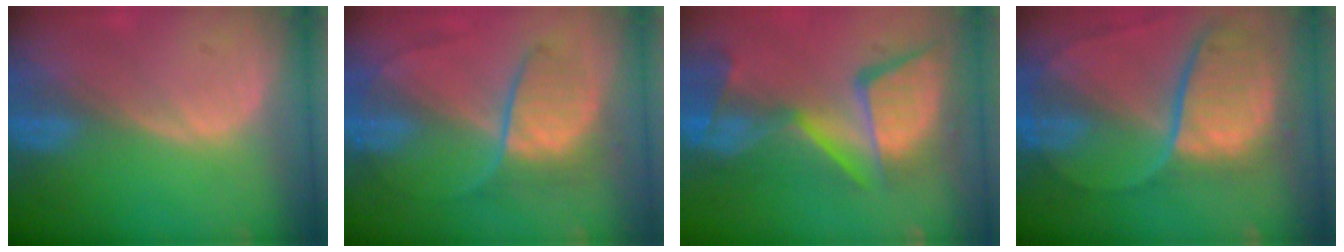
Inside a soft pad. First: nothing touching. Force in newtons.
{"total": 6.5, "press": 6.5, "slide": 0.9}
{"total": 13.5, "press": 11.2, "slide": 7.6}
{"total": 11.2, "press": 9.3, "slide": 6.3}